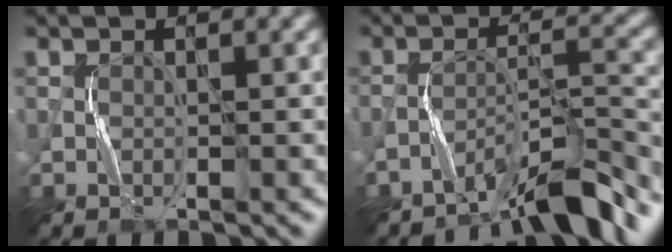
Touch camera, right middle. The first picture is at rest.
{"total": 5.8, "force": [-5.2, 0.4, 2.7], "torque": [-0.041, 0.008, -0.090]}